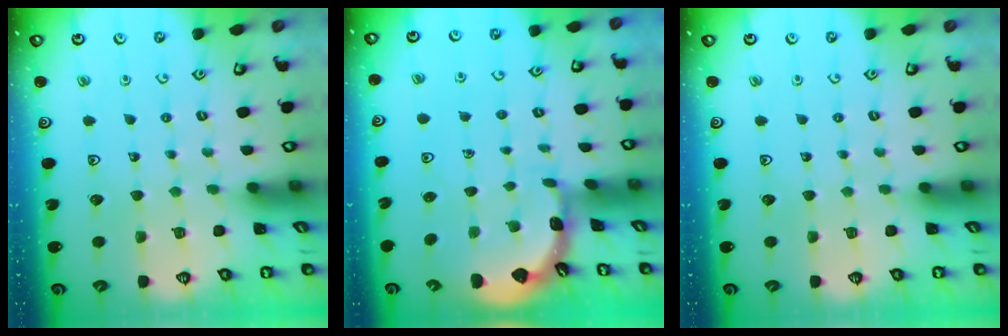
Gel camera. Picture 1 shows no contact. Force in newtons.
{"total": 1.7, "press": 1.7, "slide": 0.1}
{"total": 0.0}